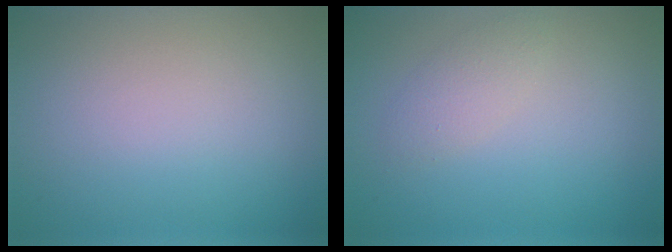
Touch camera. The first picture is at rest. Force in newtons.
{"total": 1.5, "press": 1.5, "slide": 0.0}